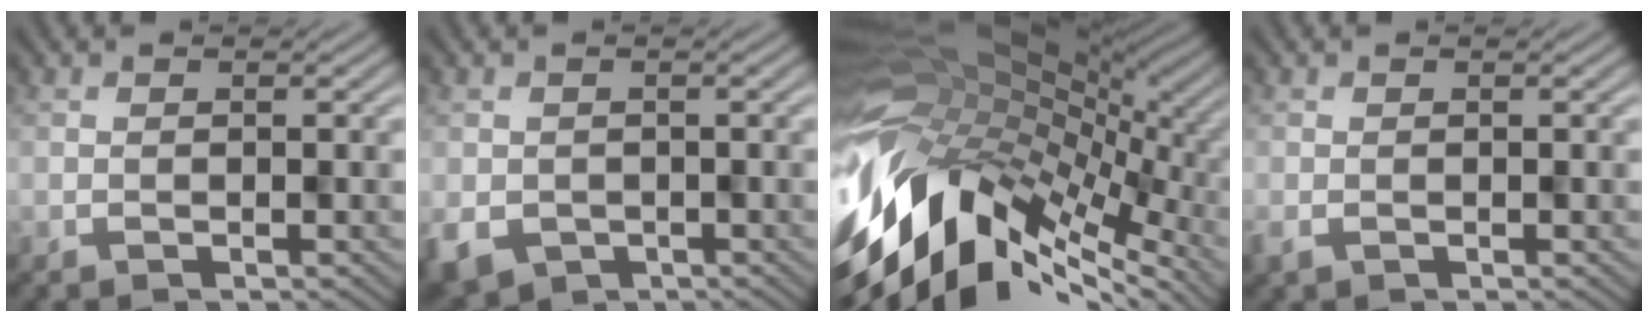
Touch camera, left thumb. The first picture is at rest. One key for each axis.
{"total": 4.6, "fx": -2.4, "fy": 3.5, "fz": 1.9, "tx": -0.045, "ty": -0.024, "tz": -0.031}
{"total": 17.0, "fx": -5.4, "fy": 10.2, "fz": 12.4, "tx": -0.271, "ty": -0.023, "tz": -0.089}
{"total": 1.1, "fx": -0.6, "fy": 0.5, "fz": 0.7, "tx": -0.020, "ty": -0.005, "tz": -0.007}